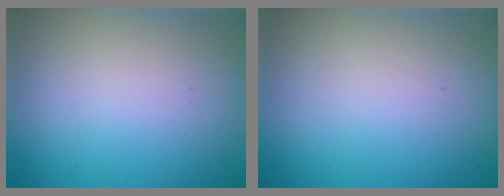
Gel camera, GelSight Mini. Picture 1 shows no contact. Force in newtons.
{"total": 0.0}